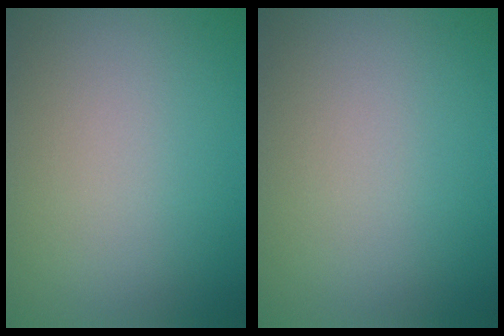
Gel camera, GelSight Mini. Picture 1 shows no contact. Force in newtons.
{"total": 0.0}